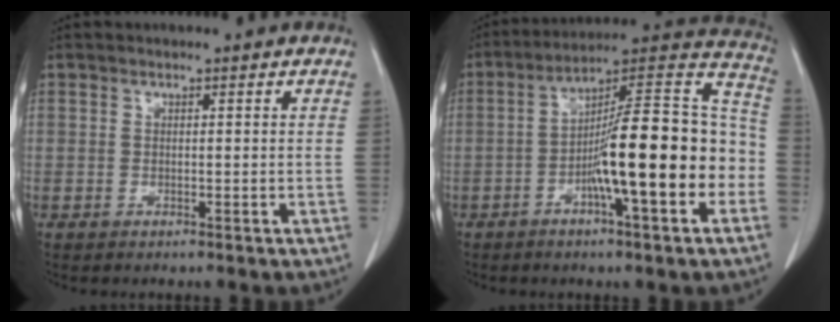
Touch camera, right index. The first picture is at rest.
{"total": 19.8, "force": [-4.8, 3.0, 19.0], "torque": [-0.253, 0.031, -0.074]}